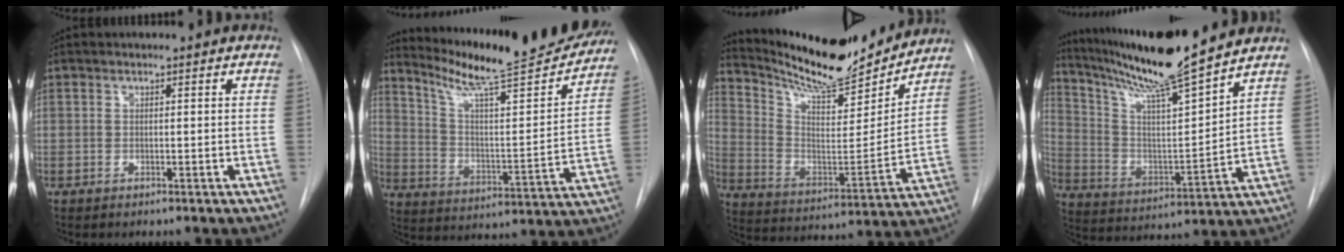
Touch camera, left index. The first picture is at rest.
{"total": 21.4, "force": [19.5, 0.8, 8.7], "torque": [-0.142, -0.063, 0.283]}
{"total": 20.2, "force": [18.5, 3.4, 7.3], "torque": [-0.132, -0.026, 0.292]}
{"total": 17.3, "force": [14.8, -1.1, 8.9], "torque": [-0.162, -0.015, 0.255]}